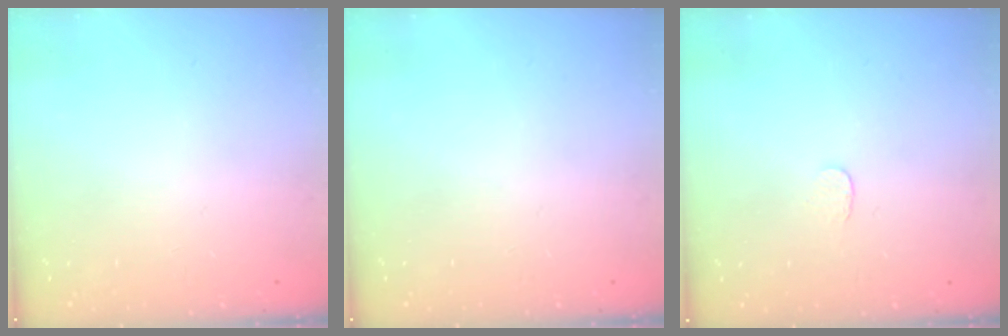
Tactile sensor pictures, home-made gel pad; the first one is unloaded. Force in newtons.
{"total": 0.0}
{"total": 3.0, "press": 3.0, "slide": 0.2}